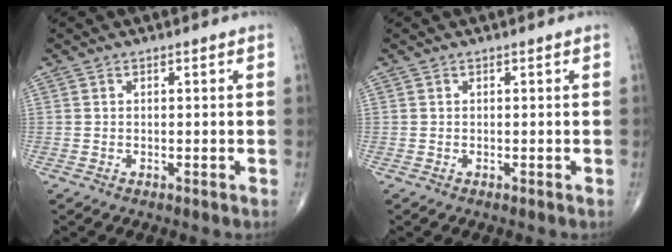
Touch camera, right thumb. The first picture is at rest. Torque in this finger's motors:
{"motor_torque": [0.00, 0.00, 0.00, 0.00, 0.00]}